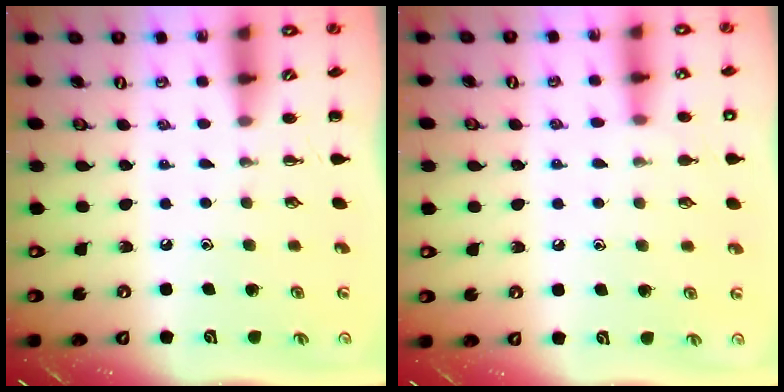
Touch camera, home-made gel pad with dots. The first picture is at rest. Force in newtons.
{"total": 8.1, "press": 7.7, "slide": 2.5}